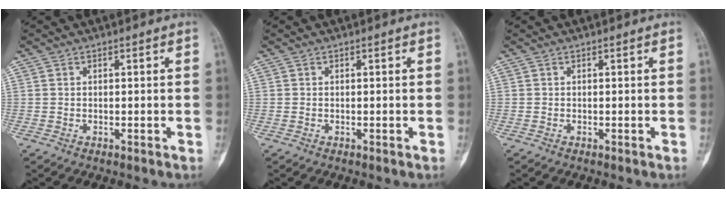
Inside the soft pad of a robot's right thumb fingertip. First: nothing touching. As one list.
[{"total": 0.0}, {"total": 0.0}]